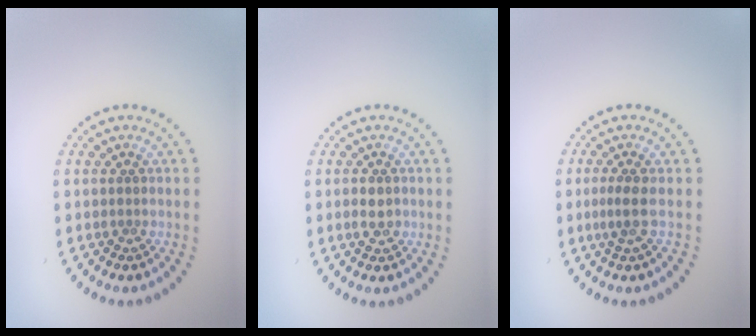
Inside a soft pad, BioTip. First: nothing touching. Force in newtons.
{"total": 1.4, "press": 1.4, "slide": 0.2}
{"total": 1.7, "press": 1.2, "slide": 1.2}